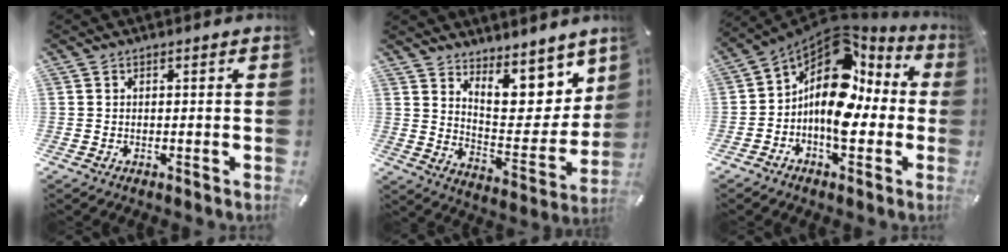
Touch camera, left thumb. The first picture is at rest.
{"total": 12.2, "force": [8.9, 6.6, 5.1], "torque": [-0.057, -0.087, 0.163]}
{"total": 15.2, "force": [0.3, 9.8, 11.5], "torque": [-0.192, -0.018, 0.002]}